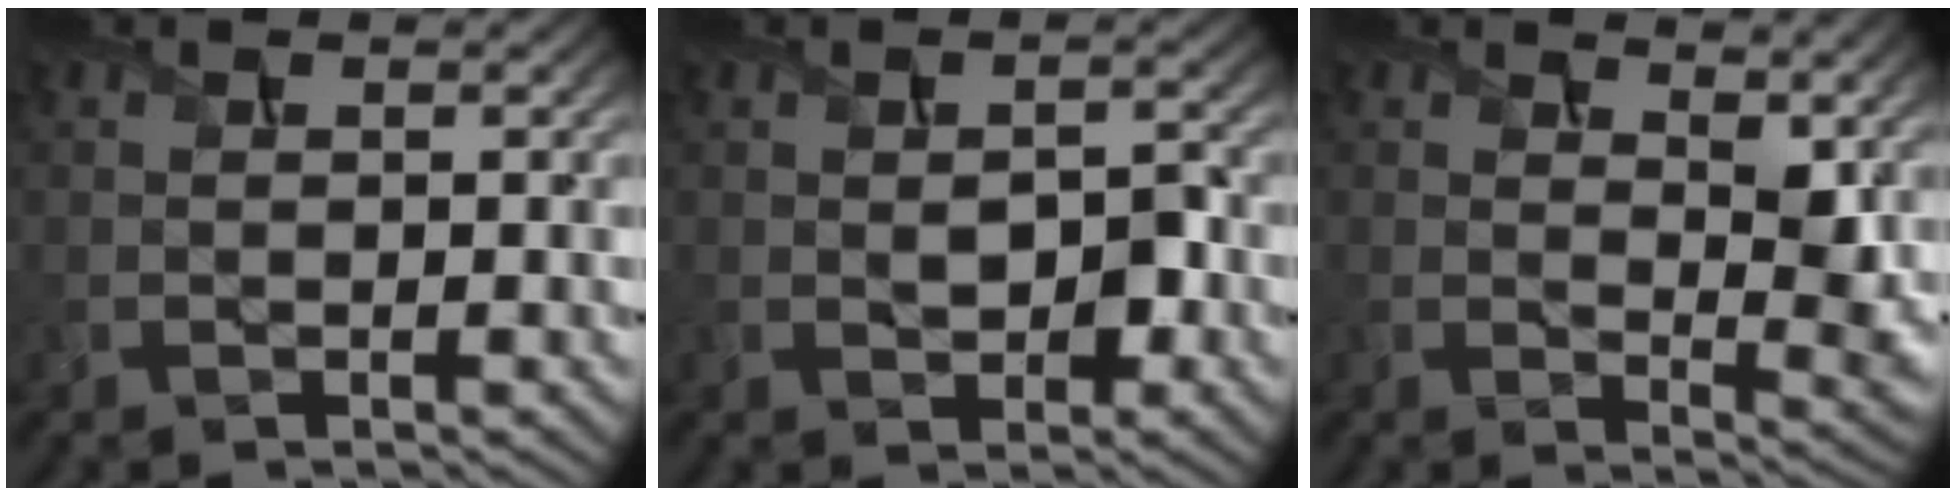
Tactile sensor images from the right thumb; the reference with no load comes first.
{"total": 3.3, "force": [-0.4, 2.1, 2.5], "torque": [-0.044, -0.006, -0.005]}
{"total": 7.5, "force": [4.4, 3.4, 5.0], "torque": [-0.079, -0.008, 0.068]}